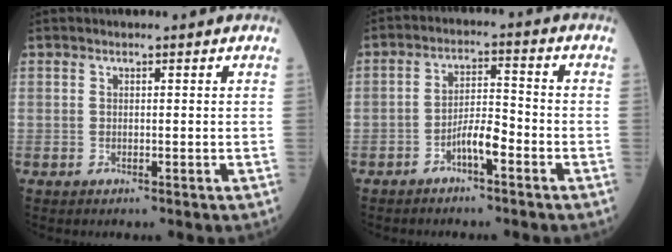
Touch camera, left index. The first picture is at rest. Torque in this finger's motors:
{"motor_torque": [0.92, 0.39, 0.10, 0.04]}